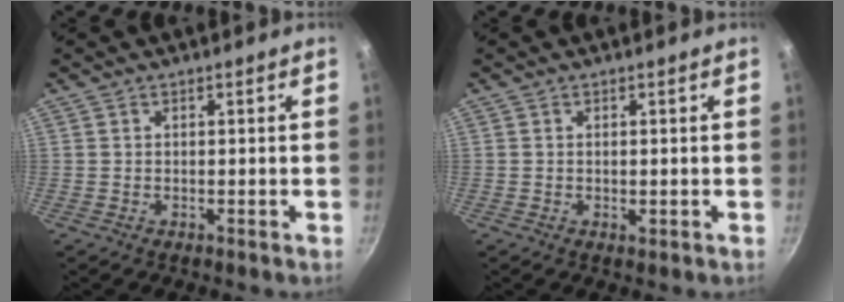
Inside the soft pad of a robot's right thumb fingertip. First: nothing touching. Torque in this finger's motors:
{"motor_torque": [-0.35, 0.19, -0.56, 0.04, 0.00]}